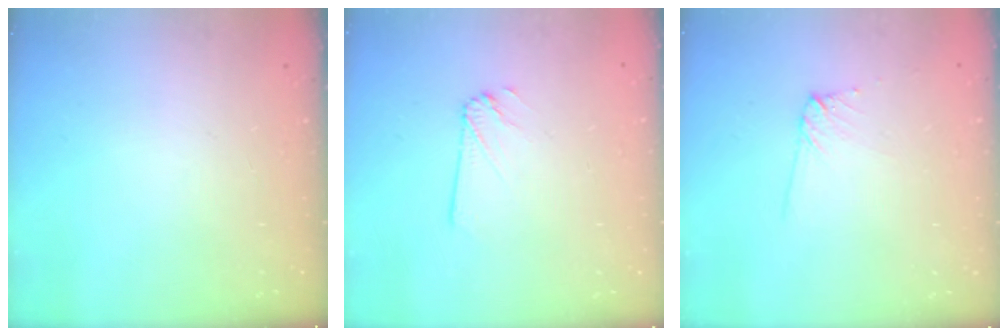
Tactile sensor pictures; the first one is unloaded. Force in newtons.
{"total": 1.8, "press": 1.8, "slide": 0.0}
{"total": 6.3, "press": 6.3, "slide": 0.8}